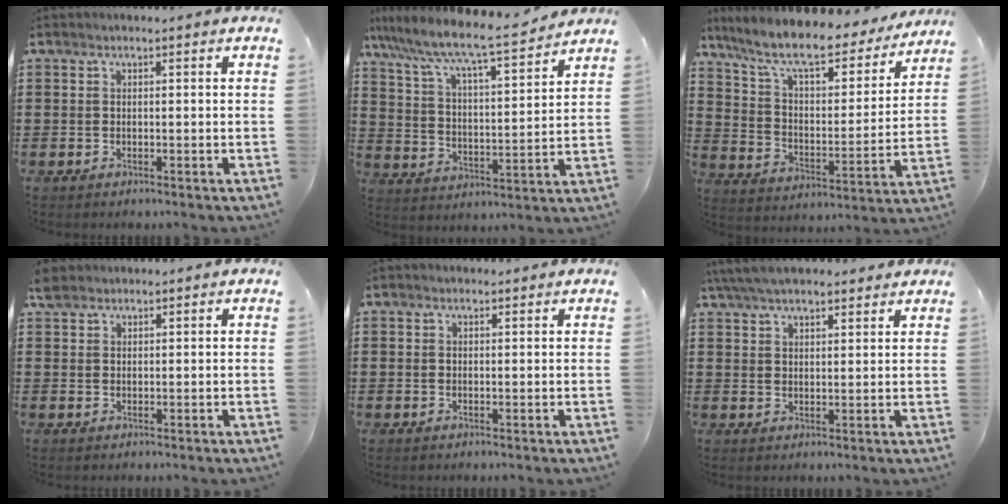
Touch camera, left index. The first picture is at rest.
{"total": 7.3, "force": [6.6, 0.2, 3.2], "torque": [-0.093, -0.050, 0.104]}
{"total": 10.3, "force": [8.7, 1.5, 5.2], "torque": [-0.136, -0.052, 0.149]}
{"total": 2.4, "force": [2.0, 1.2, 0.6], "torque": [-0.019, 0.007, 0.038]}
{"total": 0.8, "force": [0.7, 0.4, 0.3], "torque": [-0.007, 0.002, 0.013]}
{"total": 5.7, "force": [5.1, 1.3, 2.2], "torque": [-0.058, -0.006, 0.096]}